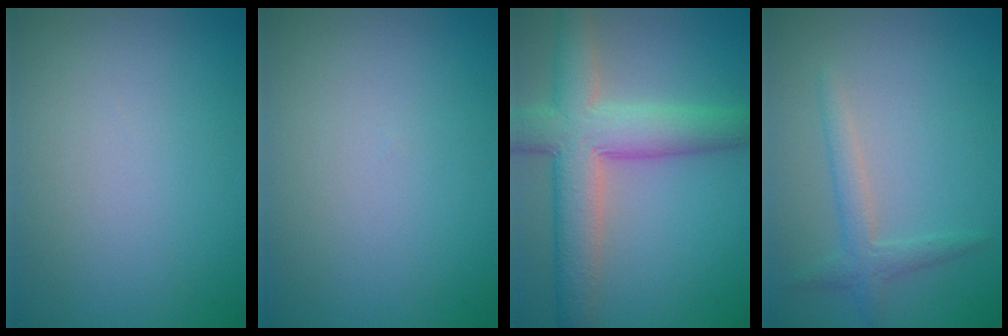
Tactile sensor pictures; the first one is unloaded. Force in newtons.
{"total": 0.0}
{"total": 8.0, "press": 8.0, "slide": 0.4}
{"total": 2.1, "press": 2.1, "slide": 0.1}